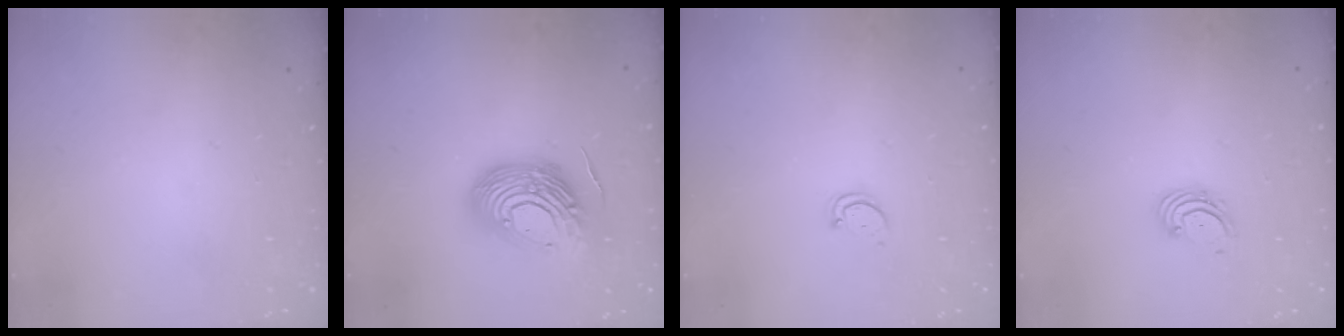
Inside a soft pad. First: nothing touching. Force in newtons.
{"total": 17.4, "press": 17.3, "slide": 2.1}
{"total": 2.6, "press": 2.5, "slide": 0.4}
{"total": 1.8, "press": 1.7, "slide": 0.7}